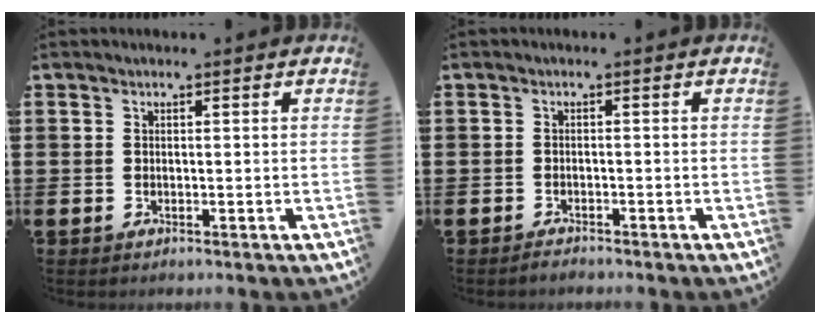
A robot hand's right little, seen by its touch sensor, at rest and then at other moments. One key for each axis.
{"total": 0.7, "fx": -0.7, "fy": 0.1, "fz": 0.1, "tx": -0.005, "ty": -0.002, "tz": -0.014}